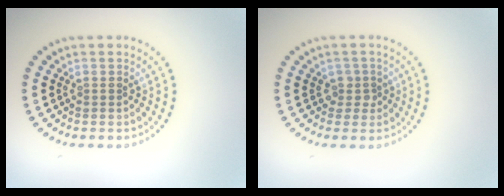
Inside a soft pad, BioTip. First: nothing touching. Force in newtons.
{"total": 1.3, "press": 1.1, "slide": 0.7}